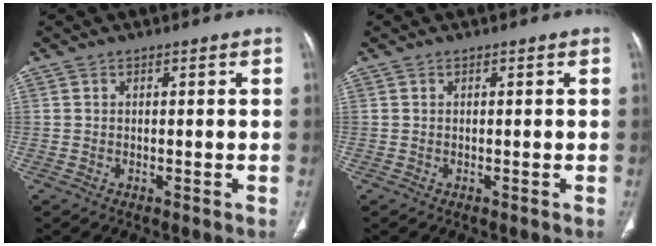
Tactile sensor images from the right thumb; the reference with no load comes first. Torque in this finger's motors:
{"motor_torque": [1.98, 1.95, -0.02, 0.00, 0.01]}